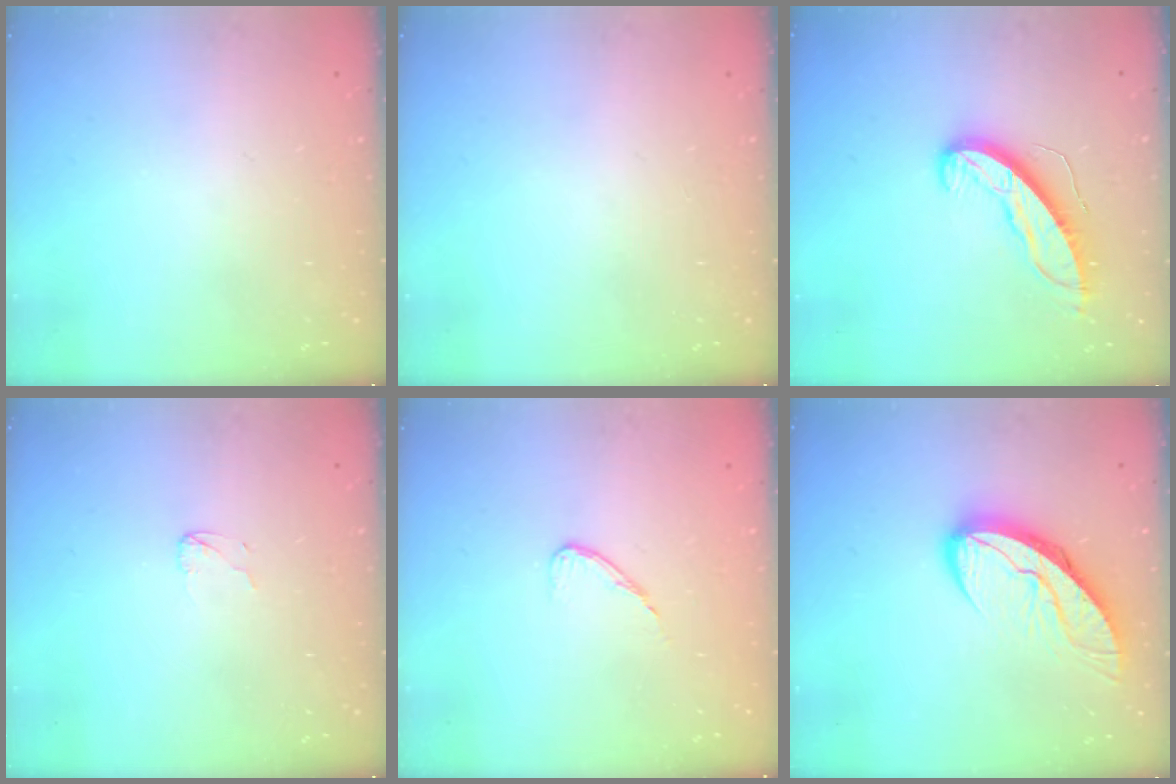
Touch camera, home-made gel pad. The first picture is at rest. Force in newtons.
{"total": 0.0}
{"total": 11.0, "press": 11.0, "slide": 0.9}
{"total": 2.4, "press": 2.4, "slide": 0.2}
{"total": 5.6, "press": 5.6, "slide": 0.4}
{"total": 9.8, "press": 9.8, "slide": 1.0}